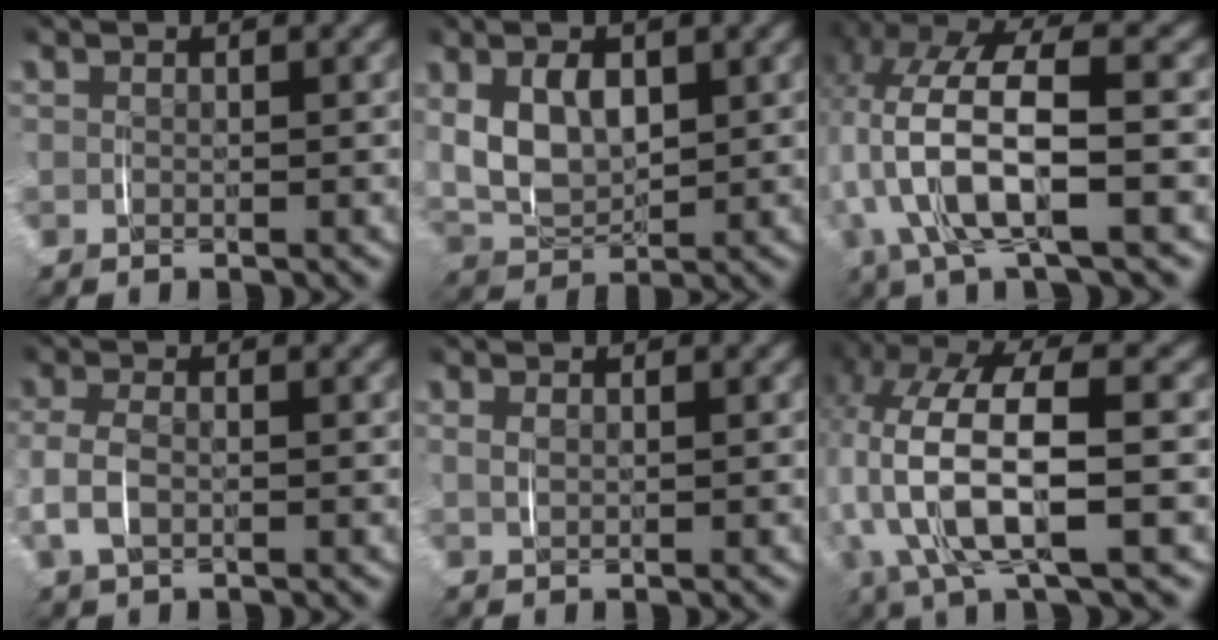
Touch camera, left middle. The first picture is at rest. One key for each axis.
{"total": 6.1, "fx": 1.0, "fy": 4.2, "fz": 4.3, "tx": -0.100, "ty": -0.008, "tz": 0.027}
{"total": 8.0, "fx": 0.3, "fy": 3.8, "fz": 7.1, "tx": -0.168, "ty": -0.001, "tz": 0.008}
{"total": 2.8, "fx": -0.3, "fy": 1.8, "fz": 2.1, "tx": -0.063, "ty": 0.000, "tz": -0.002}
{"total": 0.7, "fx": 0.4, "fy": 0.2, "fz": 0.5, "tx": -0.010, "ty": 0.000, "tz": 0.012}
{"total": 9.1, "fx": 0.4, "fy": 4.7, "fz": 7.8, "tx": -0.191, "ty": -0.011, "tz": 0.014}